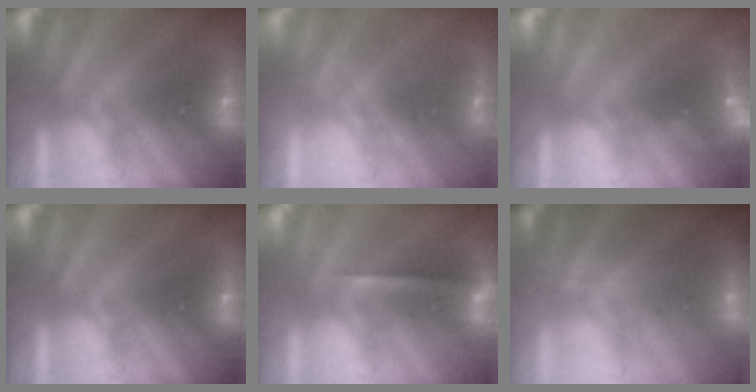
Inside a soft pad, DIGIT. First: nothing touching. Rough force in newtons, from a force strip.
{"total": 2.1}
{"total": 3.5}
{"total": 0.0}
{"total": 1.4}
{"total": 8.8}